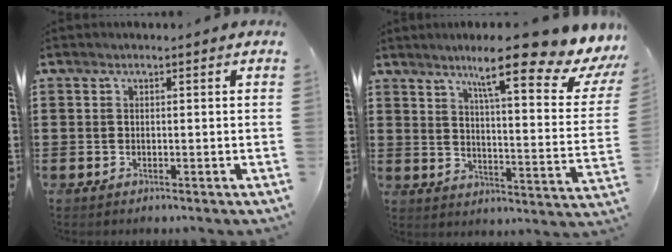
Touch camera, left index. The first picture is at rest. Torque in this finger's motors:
{"motor_torque": [2.14, 0.00, 1.05, 0.21]}